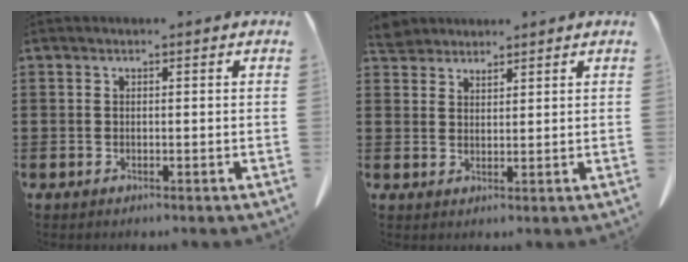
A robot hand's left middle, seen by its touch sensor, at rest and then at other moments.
{"total": 3.6, "force": [3.5, 0.7, 0.6], "torque": [-0.023, -0.003, 0.067]}